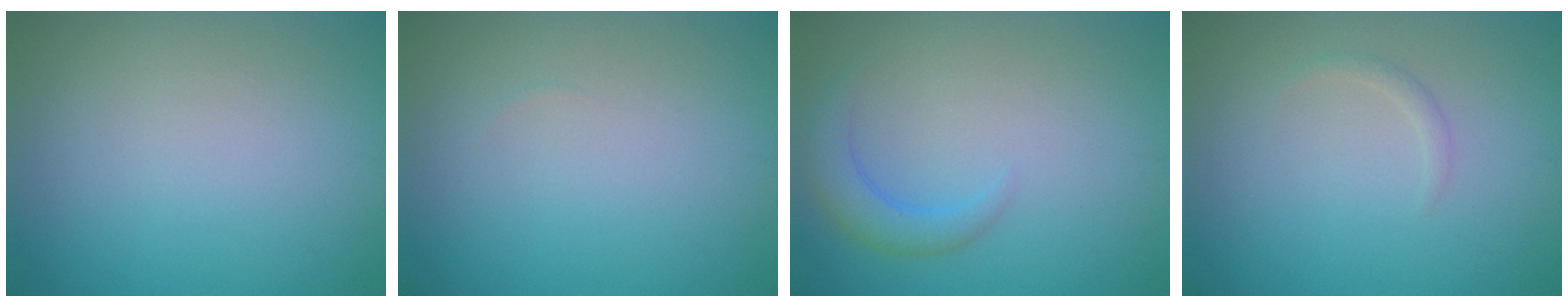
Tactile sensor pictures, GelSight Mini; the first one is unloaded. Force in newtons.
{"total": 0.0}
{"total": 2.6, "press": 2.5, "slide": 0.2}
{"total": 0.8, "press": 0.8, "slide": 0.0}